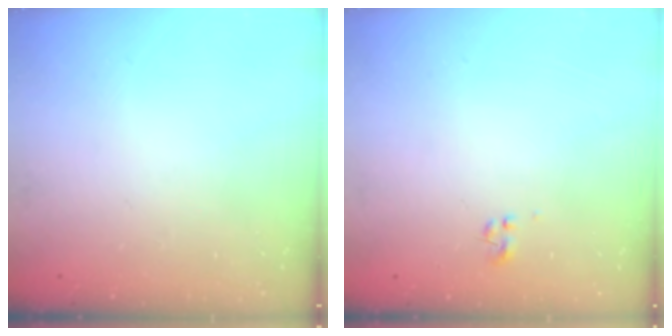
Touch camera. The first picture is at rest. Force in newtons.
{"total": 0.0}